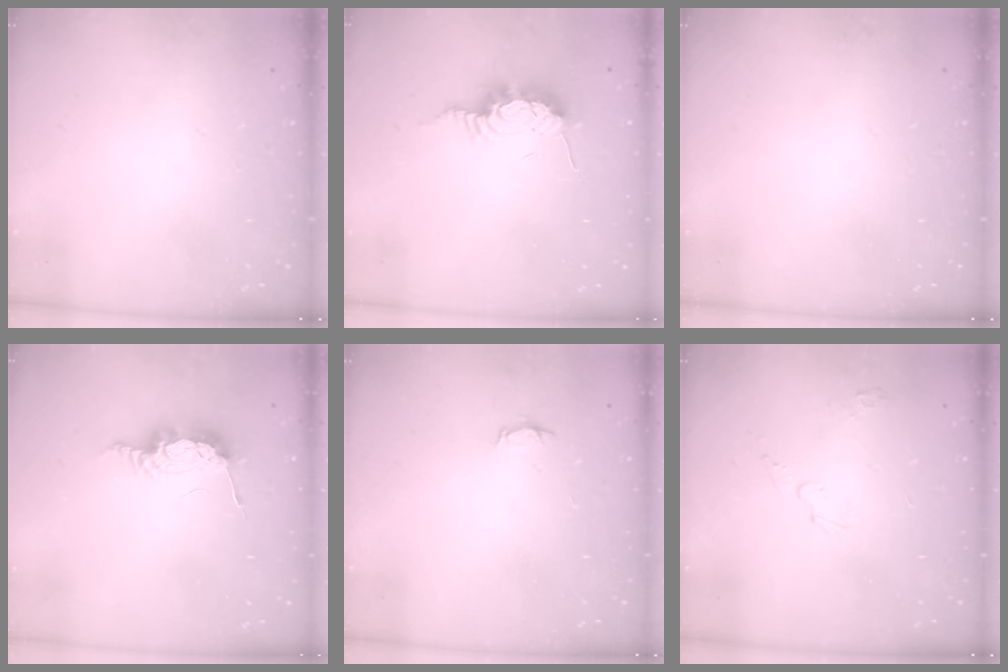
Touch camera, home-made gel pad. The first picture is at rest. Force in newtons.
{"total": 9.1, "press": 9.1, "slide": 0.8}
{"total": 0.0}
{"total": 8.5, "press": 8.4, "slide": 1.1}
{"total": 2.8, "press": 2.8, "slide": 0.3}
{"total": 3.6, "press": 3.6, "slide": 0.3}